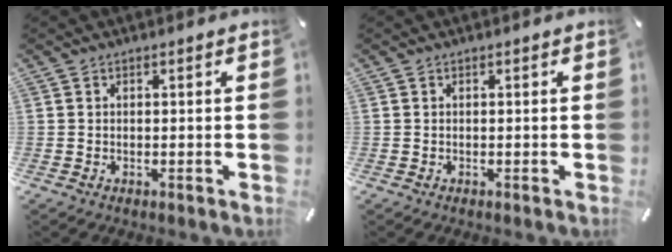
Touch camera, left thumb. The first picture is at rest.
{"total": 0.0}